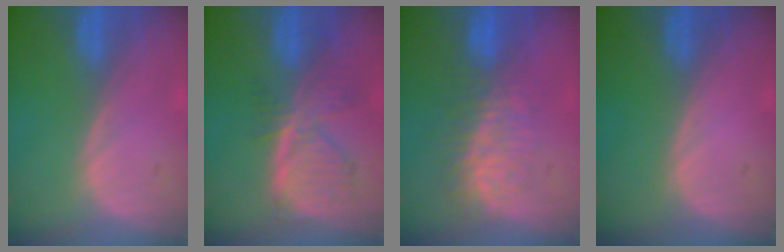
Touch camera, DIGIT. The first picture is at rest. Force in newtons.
{"total": 7.9, "press": 6.9, "slide": 4.0}
{"total": 7.6, "press": 7.4, "slide": 1.9}
{"total": 0.0}